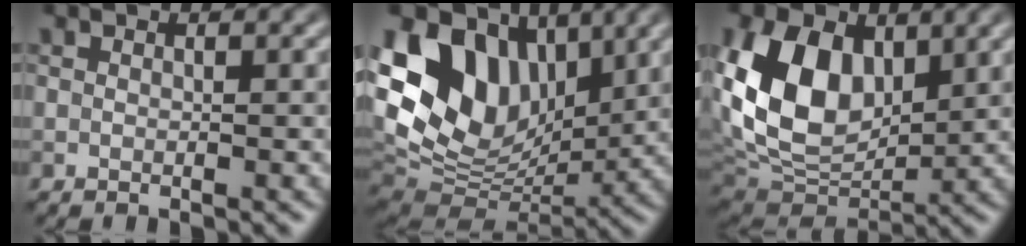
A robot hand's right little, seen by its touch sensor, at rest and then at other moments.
{"total": 13.5, "force": [5.2, 9.4, 8.3], "torque": [-0.172, 0.028, 0.096]}
{"total": 11.4, "force": [2.7, 7.9, 7.7], "torque": [-0.173, -0.005, 0.048]}